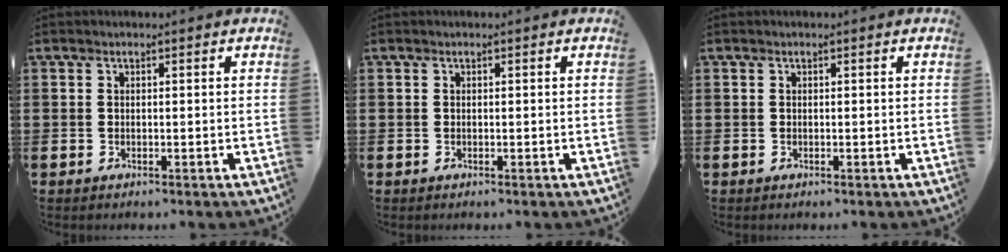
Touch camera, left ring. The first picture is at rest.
{"total": 0.0}
{"total": 0.0}